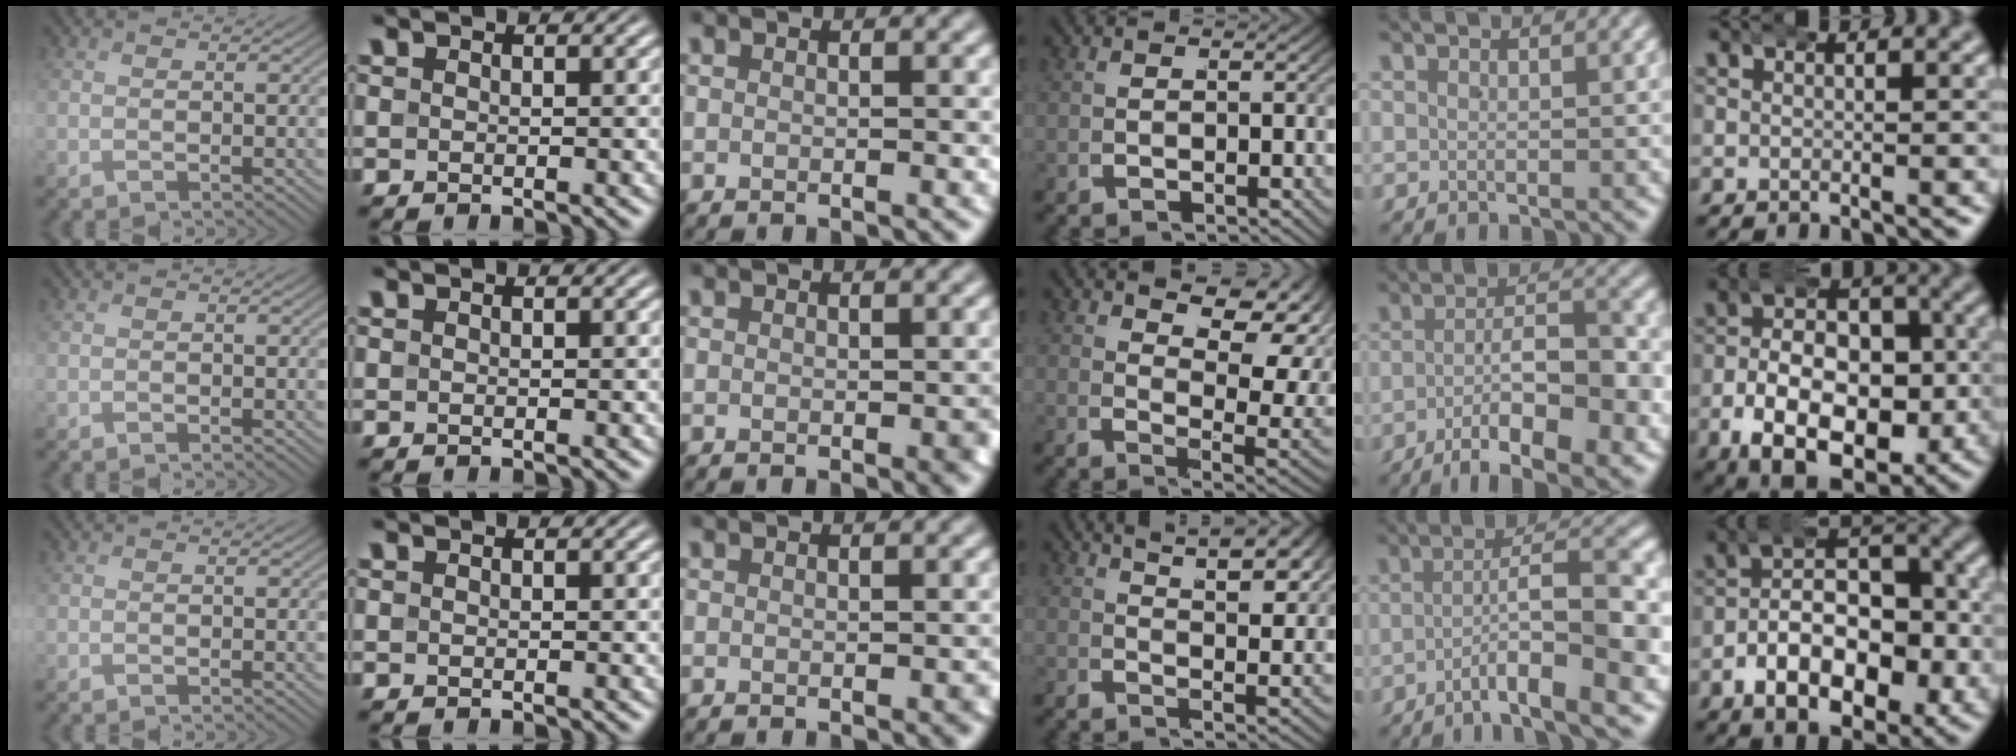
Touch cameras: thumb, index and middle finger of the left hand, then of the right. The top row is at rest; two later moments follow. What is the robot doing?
{"motion": "wrap", "object": "arm wrap"}